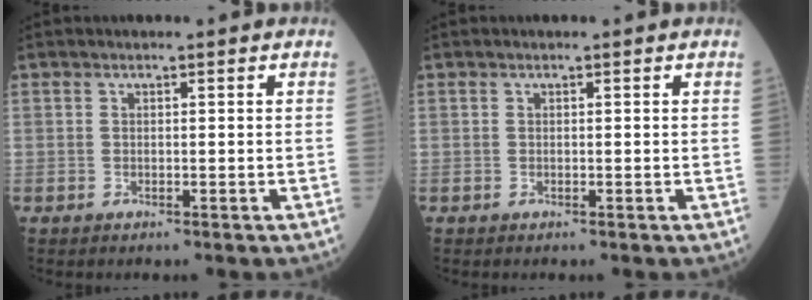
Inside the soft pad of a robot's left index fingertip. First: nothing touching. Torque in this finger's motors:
{"motor_torque": [0.00, 0.00, 0.00, 0.00]}